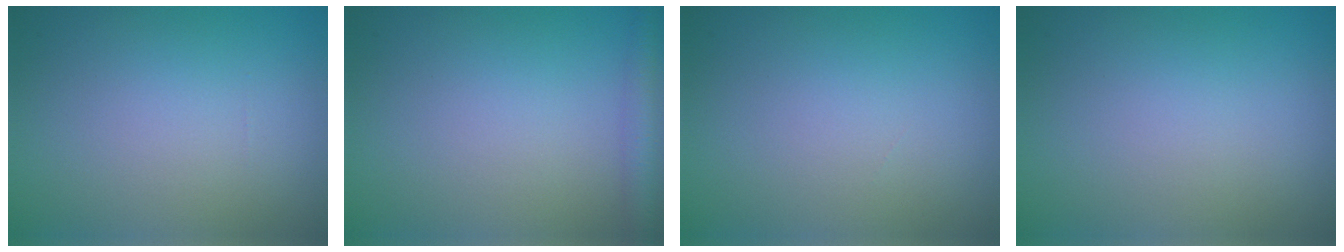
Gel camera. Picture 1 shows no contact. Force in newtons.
{"total": 2.4, "press": 2.4, "slide": 0.1}
{"total": 0.0}
{"total": 0.0}